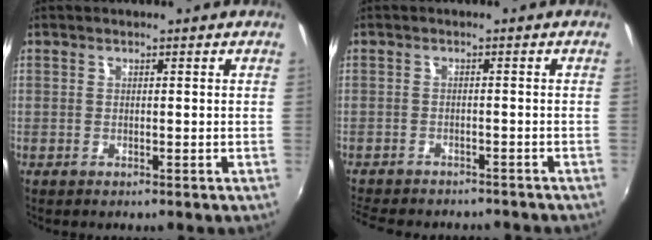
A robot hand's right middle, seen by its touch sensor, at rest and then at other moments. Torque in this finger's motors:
{"motor_torque": [1.03, -1.11, 0.46, 0.11]}